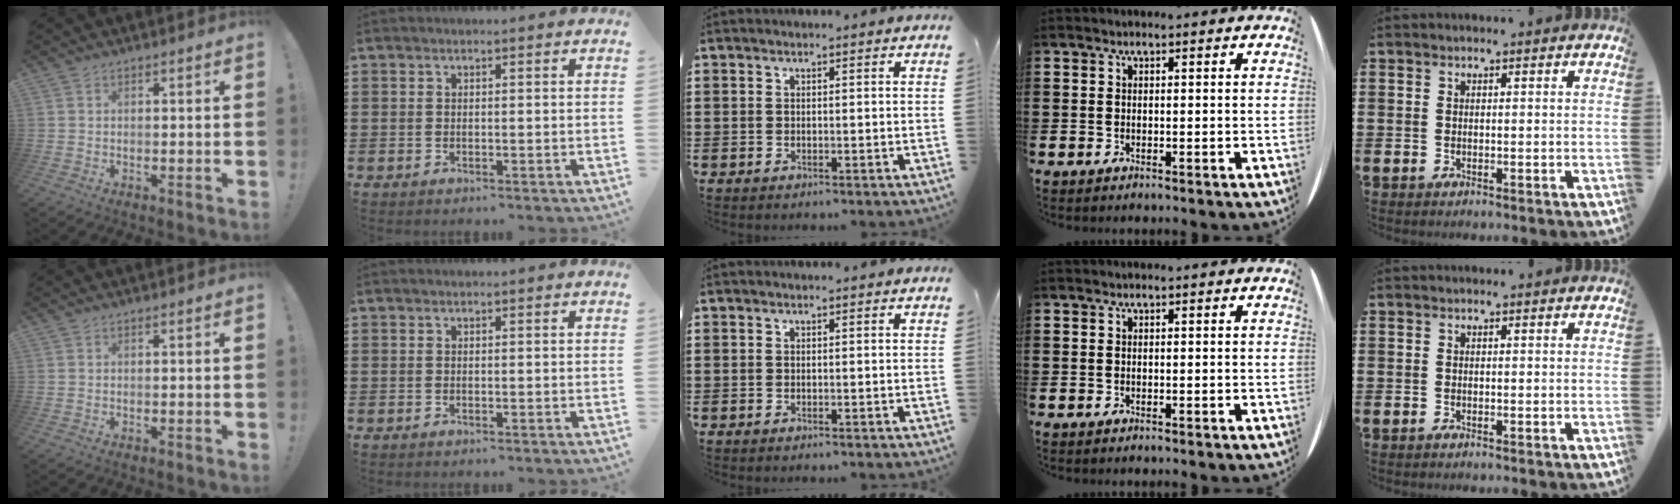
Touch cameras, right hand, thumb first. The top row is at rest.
{}